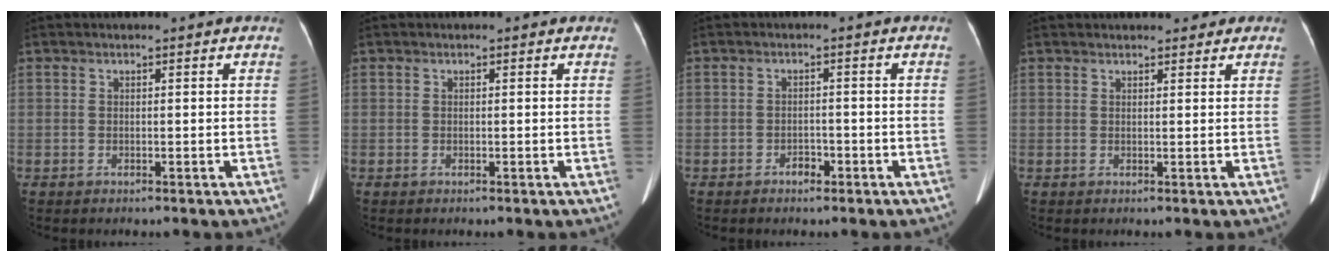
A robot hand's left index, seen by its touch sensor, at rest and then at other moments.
{"total": 0.0}
{"total": 1.7, "force": [-1.1, 0.9, 0.8], "torque": [-0.010, 0.004, -0.016]}
{"total": 5.5, "force": [4.7, 2.1, 2.0], "torque": [-0.011, 0.020, 0.053]}